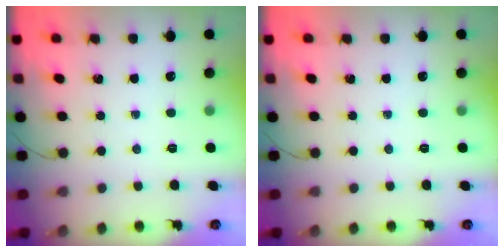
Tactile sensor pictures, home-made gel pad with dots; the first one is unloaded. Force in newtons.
{"total": 0.0}